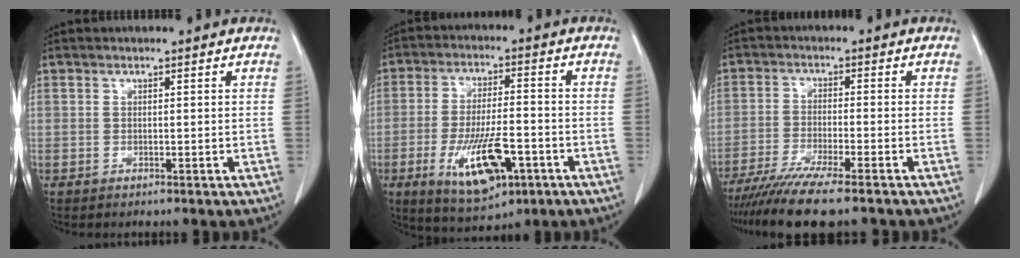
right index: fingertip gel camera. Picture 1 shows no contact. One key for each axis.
{"total": 12.1, "fx": -4.7, "fy": 4.1, "fz": 10.4, "tx": -0.191, "ty": -0.009, "tz": -0.070}
{"total": 11.1, "fx": -9.0, "fy": 0.0, "fz": 6.5, "tx": -0.098, "ty": -0.028, "tz": -0.146}